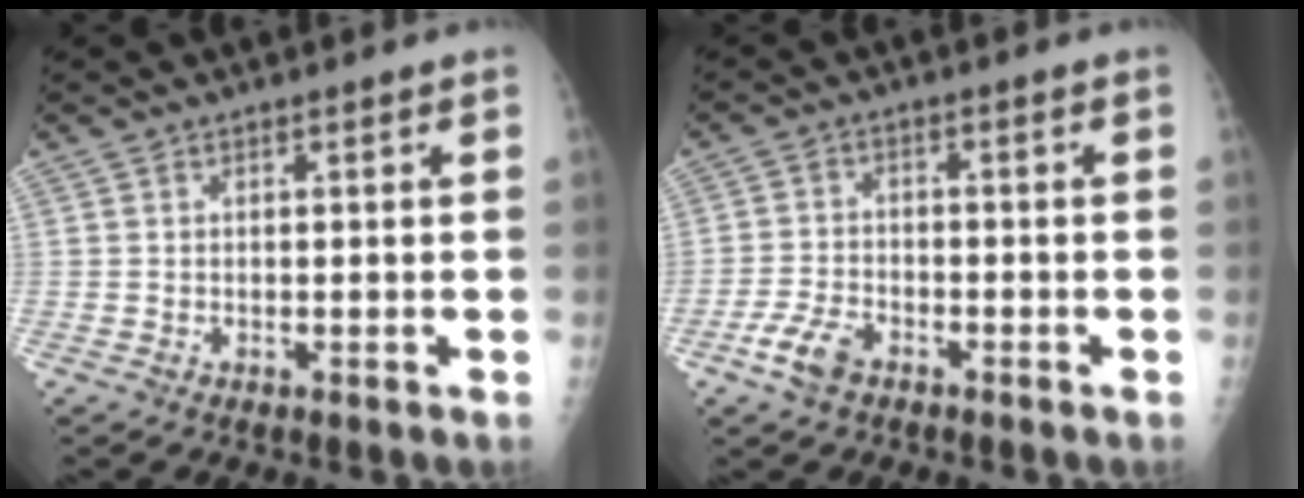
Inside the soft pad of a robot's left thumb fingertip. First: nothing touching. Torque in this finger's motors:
{"motor_torque": [-0.82, 0.84, 0.05, 0.00, 0.00]}